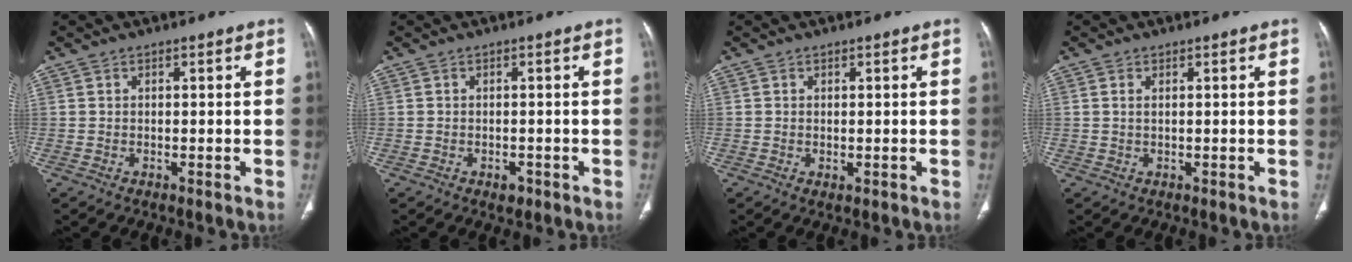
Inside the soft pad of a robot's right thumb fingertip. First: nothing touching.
{"total": 1.7, "force": [-0.9, 1.2, 0.9], "torque": [-0.008, 0.002, -0.008]}
{"total": 0.9, "force": [-0.1, 0.5, 0.7], "torque": [-0.014, -0.004, 0.001]}
{"total": 0.7, "force": [0.2, 0.3, 0.6], "torque": [-0.016, 0.003, 0.005]}